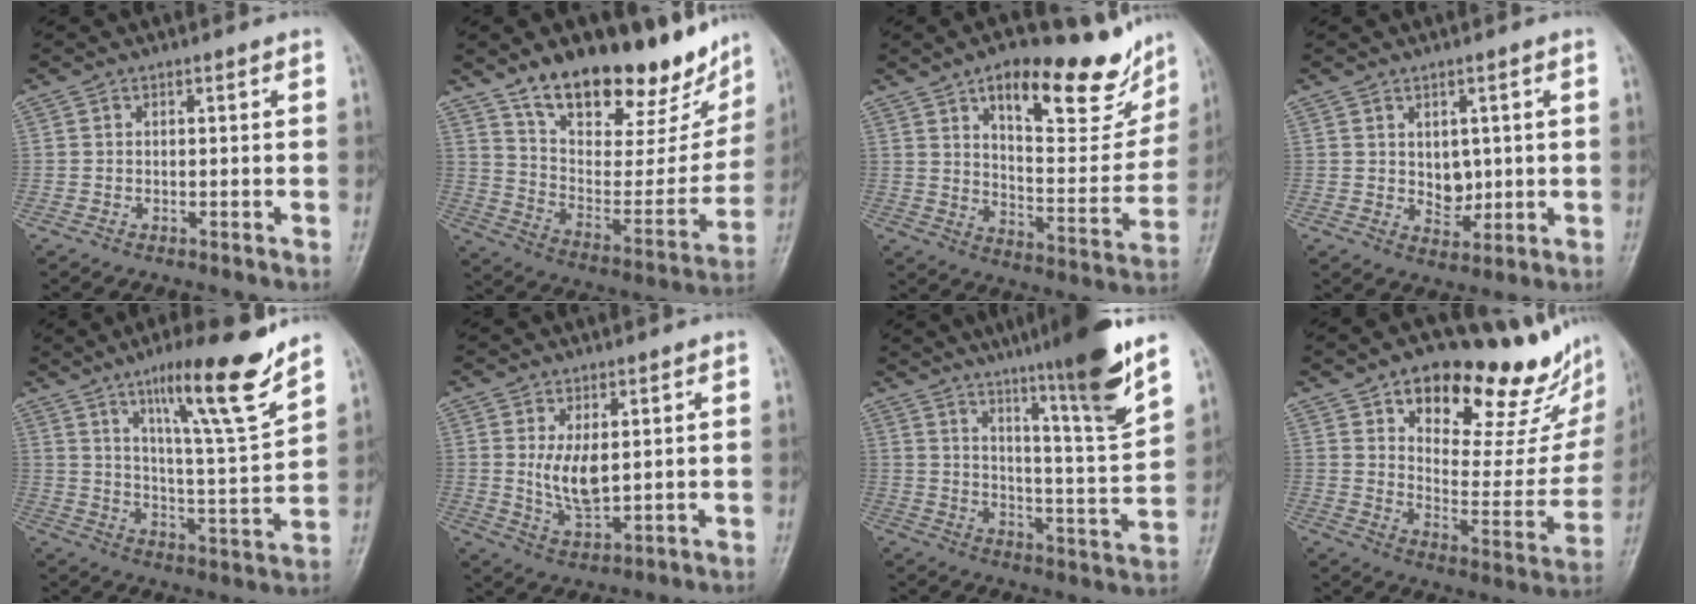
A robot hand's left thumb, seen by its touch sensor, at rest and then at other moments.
{"total": 26.1, "force": [18.6, 11.2, 14.5], "torque": [-0.168, -0.076, 0.292]}
{"total": 21.8, "force": [13.8, 8.3, 14.7], "torque": [-0.150, -0.059, 0.207]}
{"total": 4.4, "force": [0.7, 3.3, 2.9], "torque": [-0.025, -0.012, 0.022]}
{"total": 16.9, "force": [11.3, 1.5, 12.4], "torque": [-0.181, -0.068, 0.182]}
{"total": 6.7, "force": [1.4, 3.3, 5.7], "torque": [-0.097, -0.020, 0.038]}
{"total": 18.6, "force": [12.7, 0.6, 13.6], "torque": [-0.188, -0.068, 0.193]}
{"total": 26.9, "force": [17.6, 11.3, 16.9], "torque": [-0.188, -0.073, 0.255]}